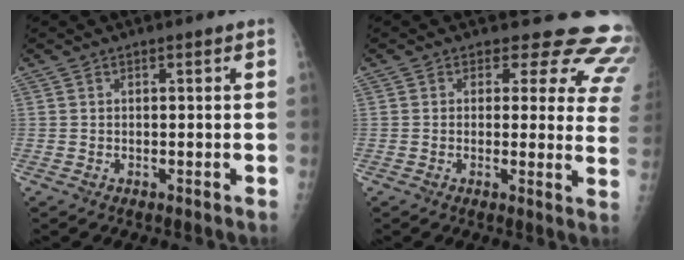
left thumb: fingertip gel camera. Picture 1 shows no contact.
{"total": 14.4, "force": [11.7, 6.9, 4.7], "torque": [-0.001, -0.073, 0.093]}